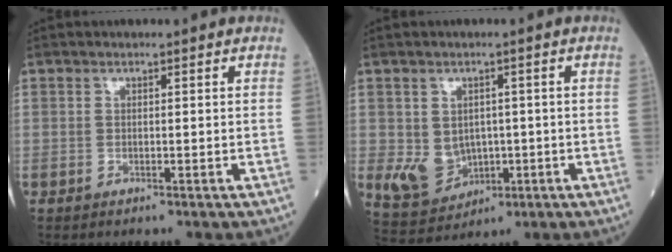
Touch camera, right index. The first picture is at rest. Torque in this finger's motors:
{"motor_torque": [0.64, -0.05, 0.29, 0.06]}